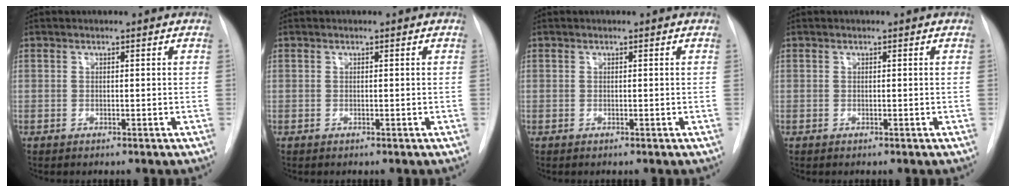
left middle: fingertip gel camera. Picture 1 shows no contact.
{"total": 0.0}
{"total": 0.0}
{"total": 0.0}